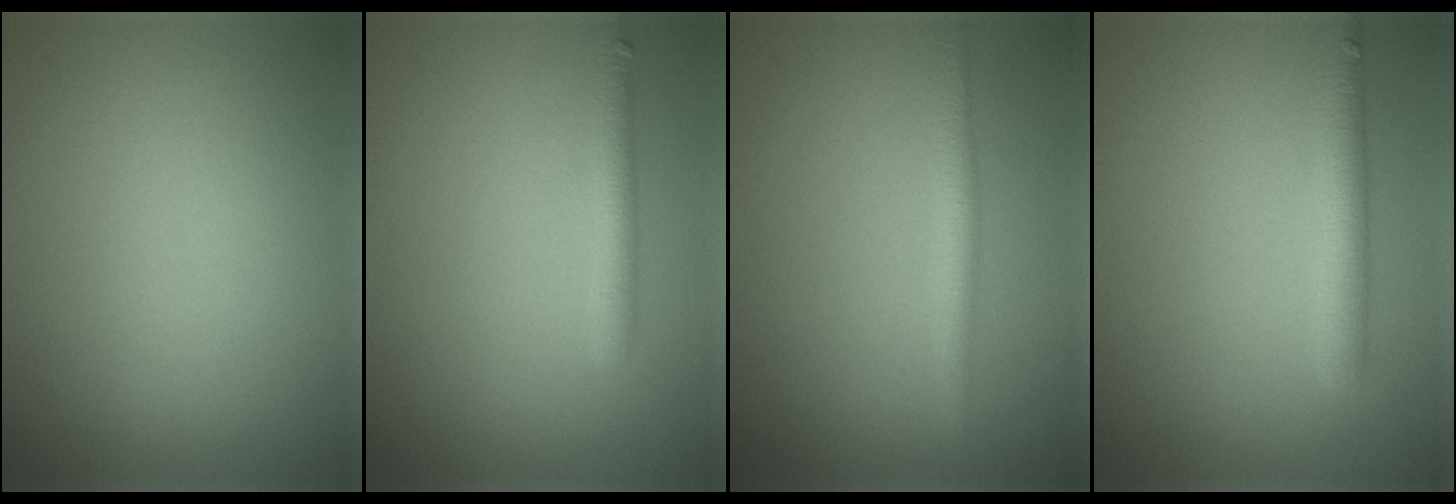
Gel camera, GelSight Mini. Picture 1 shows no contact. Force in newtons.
{"total": 2.2, "press": 2.2, "slide": 0.1}
{"total": 2.4, "press": 2.4, "slide": 0.1}
{"total": 3.3, "press": 3.3, "slide": 0.2}